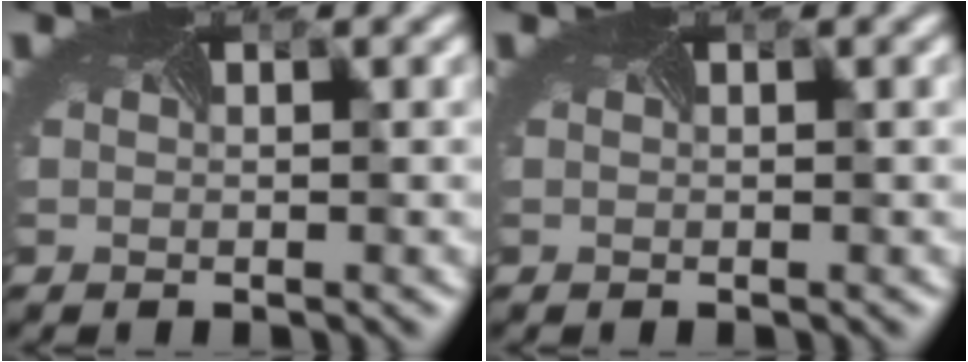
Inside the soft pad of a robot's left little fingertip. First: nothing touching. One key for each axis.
{"total": 0.0}